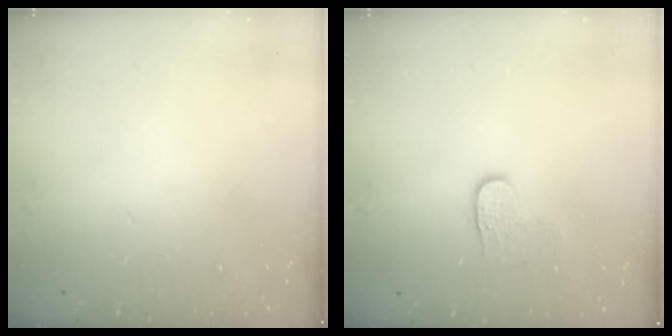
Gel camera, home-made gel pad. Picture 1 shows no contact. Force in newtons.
{"total": 4.2, "press": 4.2, "slide": 0.5}